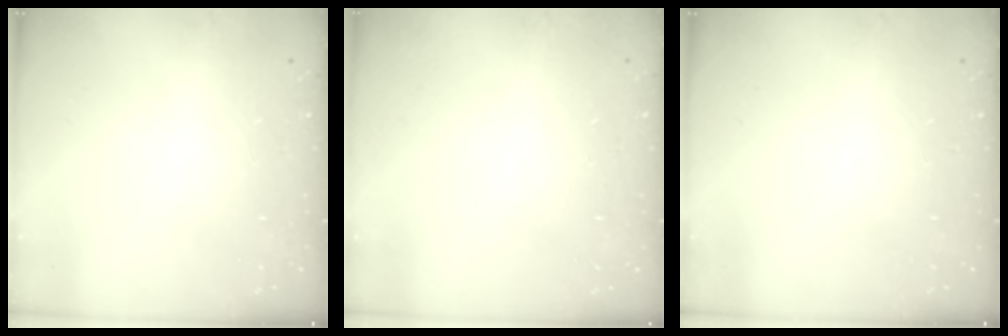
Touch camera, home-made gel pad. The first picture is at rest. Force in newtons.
{"total": 0.0}
{"total": 0.0}